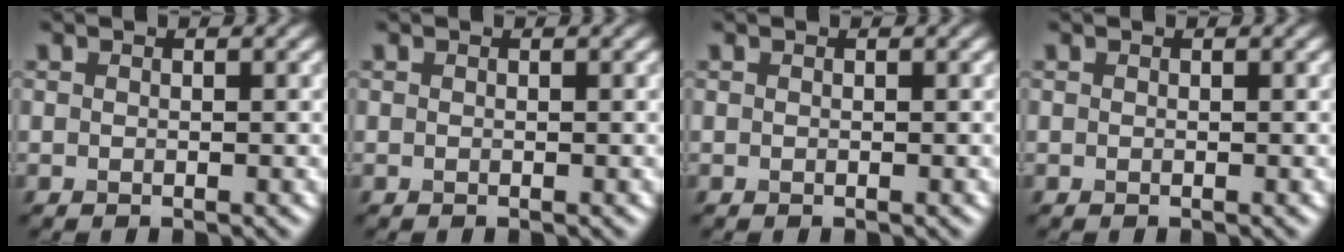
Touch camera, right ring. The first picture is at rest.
{"total": 0.0}
{"total": 0.0}
{"total": 0.0}